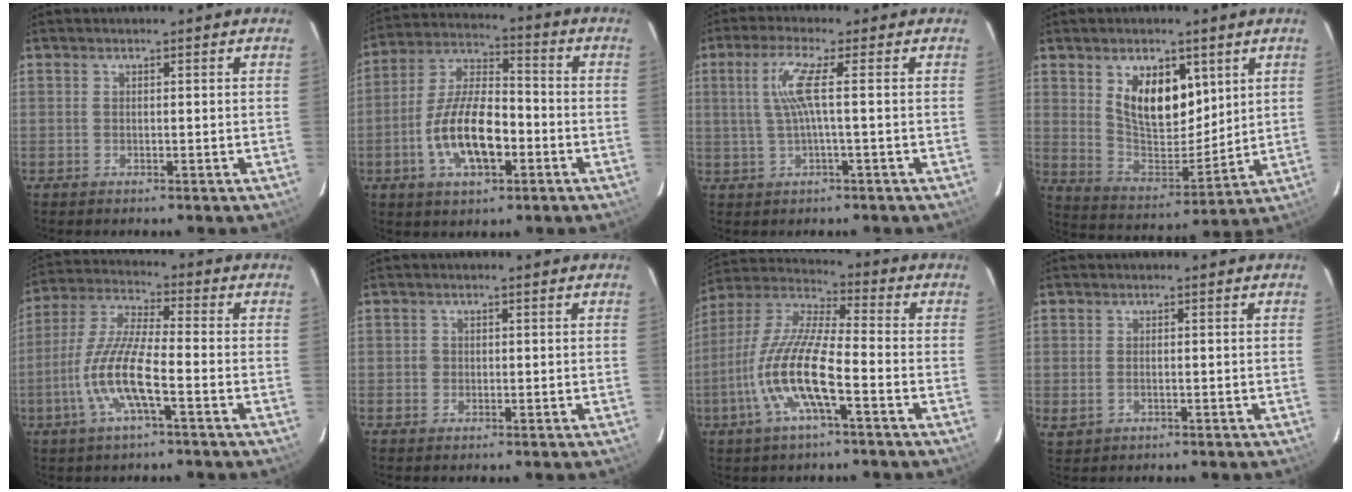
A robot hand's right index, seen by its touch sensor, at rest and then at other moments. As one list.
[{"total": 13.7, "force": [-4.4, 6.0, 11.5], "torque": [-0.230, 0.006, -0.075]}, {"total": 5.5, "force": [0.4, -0.7, 5.4], "torque": [-0.110, -0.001, 0.016]}, {"total": 12.9, "force": [5.5, 7.2, 9.1], "torque": [-0.156, -0.002, 0.114]}, {"total": 11.5, "force": [-4.3, 2.0, 10.5], "torque": [-0.226, -0.005, -0.085]}, {"total": 1.2, "force": [-0.2, 1.2, 0.1], "torque": [0.000, 0.002, -0.002]}, {"total": 13.8, "force": [-5.2, 2.6, 12.6], "torque": [-0.260, -0.006, -0.107]}, {"total": 2.2, "force": [-0.5, 1.6, 1.5], "torque": [-0.031, -0.004, -0.006]}]